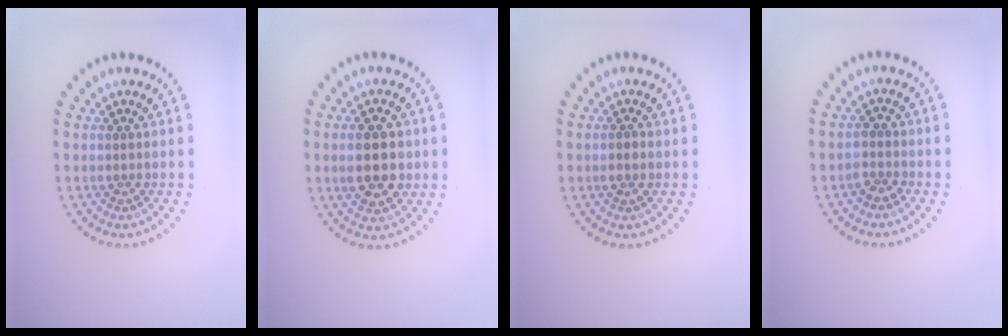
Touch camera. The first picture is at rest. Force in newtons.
{"total": 5.2, "press": 5.2, "slide": 0.3}
{"total": 0.8, "press": 0.8, "slide": 0.3}
{"total": 1.4, "press": 1.3, "slide": 0.6}